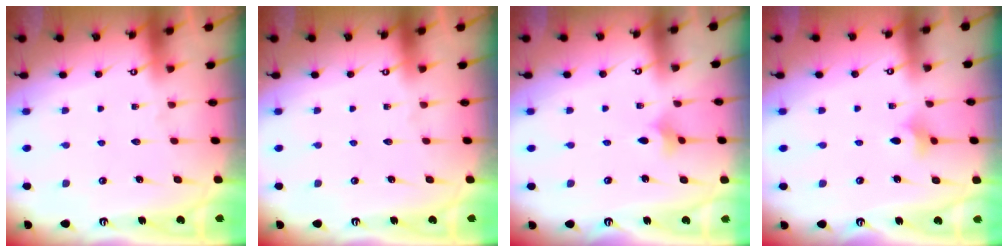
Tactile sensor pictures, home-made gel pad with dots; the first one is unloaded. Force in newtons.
{"total": 0.0}
{"total": 1.9, "press": 1.8, "slide": 0.5}
{"total": 3.7, "press": 3.6, "slide": 0.7}